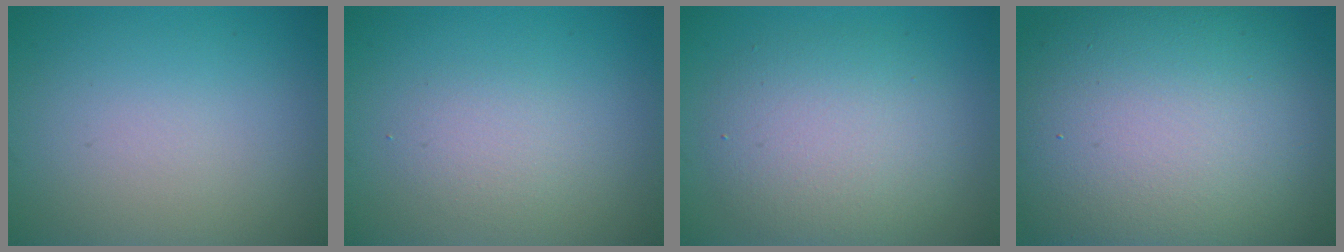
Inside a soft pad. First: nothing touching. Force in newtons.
{"total": 1.7, "press": 1.7, "slide": 0.1}
{"total": 5.3, "press": 5.3, "slide": 0.1}
{"total": 17.9, "press": 17.9, "slide": 0.5}